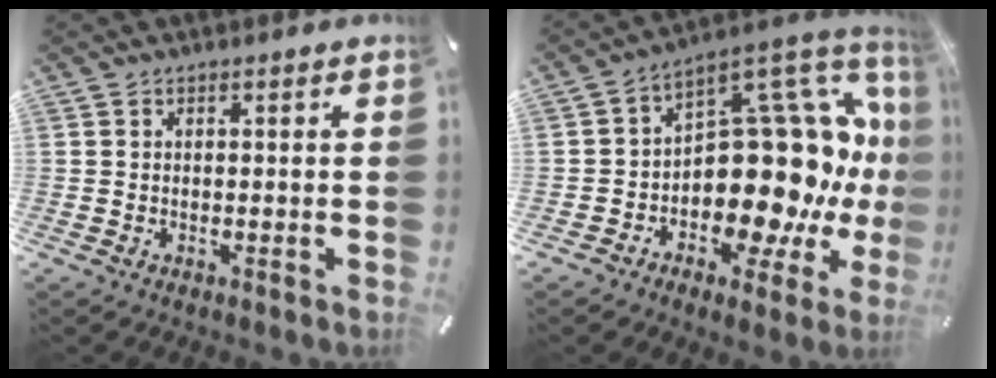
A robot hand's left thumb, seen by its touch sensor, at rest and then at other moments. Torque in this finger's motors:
{"motor_torque": [2.23, 2.77, 0.90, 0.56, 0.23]}